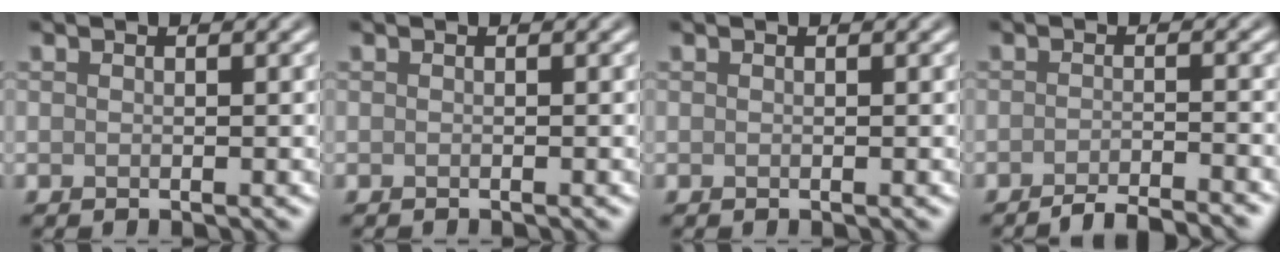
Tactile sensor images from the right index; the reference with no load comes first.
{"total": 0.7, "force": [-0.6, 0.1, 0.3], "torque": [0.003, 0.000, -0.010]}
{"total": 0.0}
{"total": 3.7, "force": [-3.1, 0.5, 1.8], "torque": [-0.016, 0.005, -0.056]}